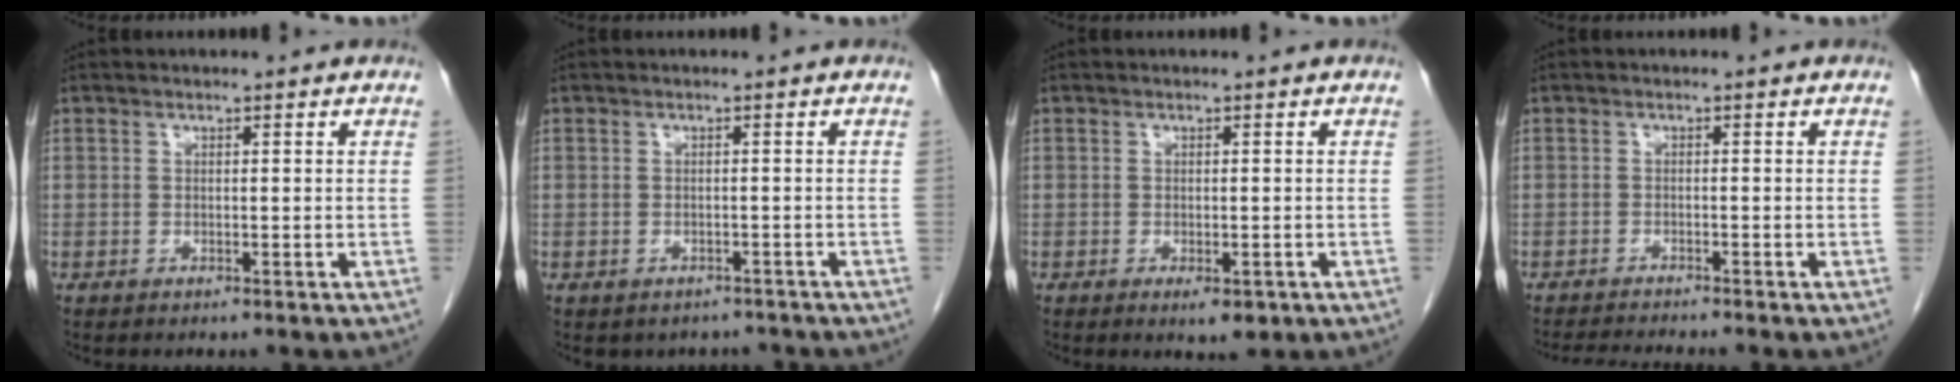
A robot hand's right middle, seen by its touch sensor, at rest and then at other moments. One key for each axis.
{"total": 3.8, "fx": -3.2, "fy": 2.1, "fz": 0.2, "tx": 0.003, "ty": 0.011, "tz": -0.038}
{"total": 2.5, "fx": -1.2, "fy": 0.9, "fz": 2.0, "tx": -0.027, "ty": -0.002, "tz": -0.011}
{"total": 4.1, "fx": -3.8, "fy": -0.8, "fz": 1.2, "tx": -0.022, "ty": -0.017, "tz": -0.064}